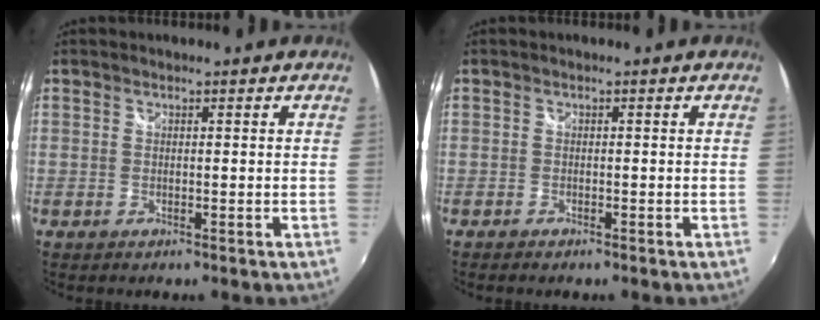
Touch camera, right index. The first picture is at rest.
{"total": 1.0, "force": [-0.9, 0.4, 0.2], "torque": [-0.009, -0.004, -0.018]}